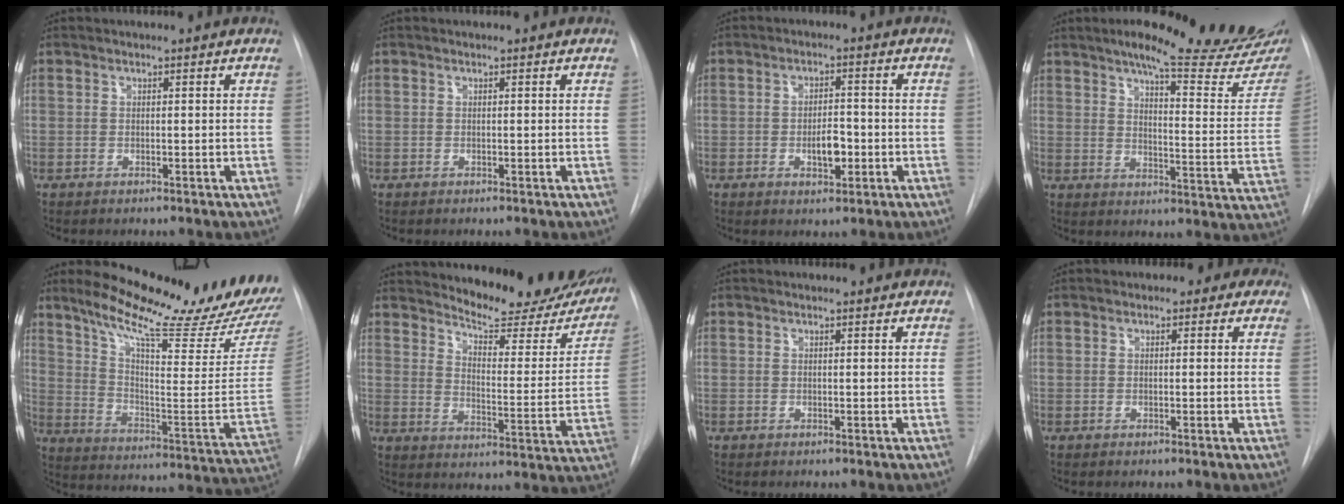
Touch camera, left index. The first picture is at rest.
{"total": 0.0}
{"total": 4.4, "force": [-1.3, 2.0, 3.7], "torque": [-0.056, 0.003, -0.016]}
{"total": 24.5, "force": [20.4, 2.3, 13.5], "torque": [-0.187, -0.064, 0.249]}
{"total": 25.6, "force": [21.4, 1.9, 13.9], "torque": [-0.223, -0.075, 0.296]}
{"total": 22.2, "force": [20.2, 5.4, 7.5], "torque": [-0.093, -0.068, 0.245]}
{"total": 0.8, "force": [0.8, 0.1, 0.2], "torque": [-0.007, 0.006, 0.007]}
{"total": 3.3, "force": [2.0, 2.4, 1.1], "torque": [-0.002, 0.006, 0.007]}